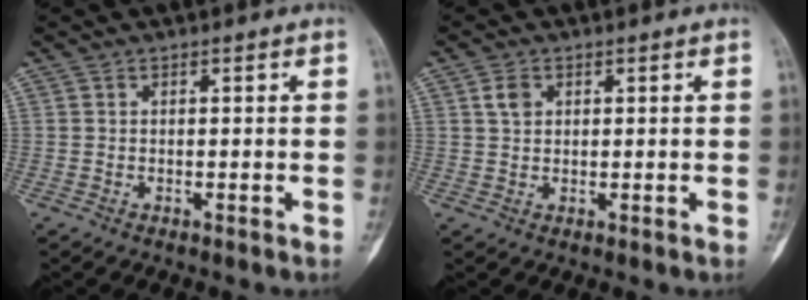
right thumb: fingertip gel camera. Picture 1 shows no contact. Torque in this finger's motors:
{"motor_torque": [-0.48, 0.42, 0.00, -0.05, 0.01]}